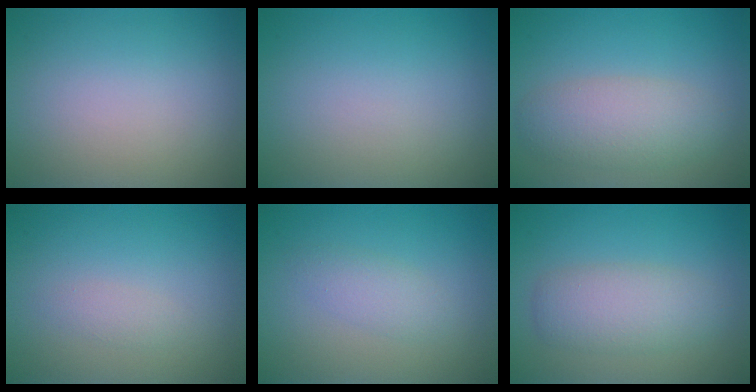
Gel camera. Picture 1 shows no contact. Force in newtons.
{"total": 0.0}
{"total": 4.2, "press": 4.2, "slide": 0.1}
{"total": 0.9, "press": 0.9, "slide": 0.0}
{"total": 1.8, "press": 1.8, "slide": 0.0}
{"total": 3.8, "press": 3.8, "slide": 0.1}